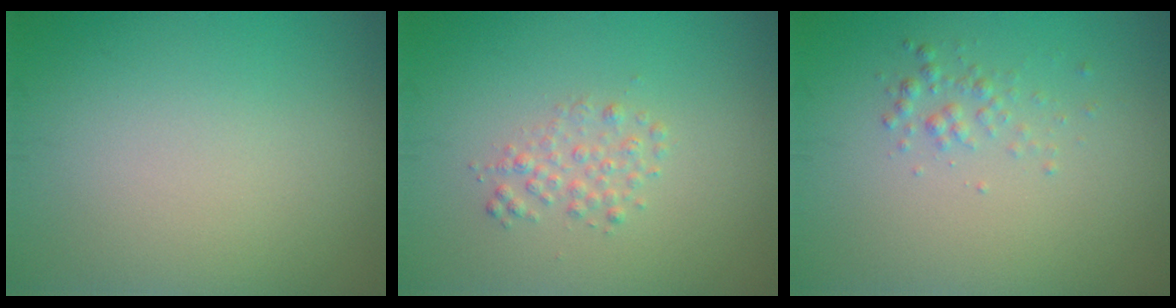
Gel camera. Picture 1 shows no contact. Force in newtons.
{"total": 1.5, "press": 1.5, "slide": 0.0}
{"total": 1.2, "press": 1.2, "slide": 0.1}